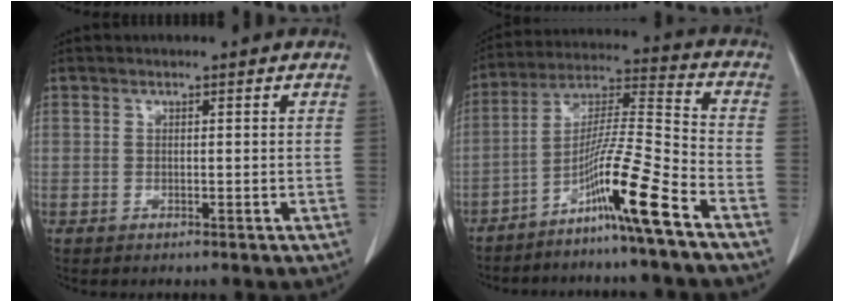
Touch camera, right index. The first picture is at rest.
{"total": 12.3, "force": [-7.5, -2.0, 9.5], "torque": [-0.180, -0.008, -0.141]}